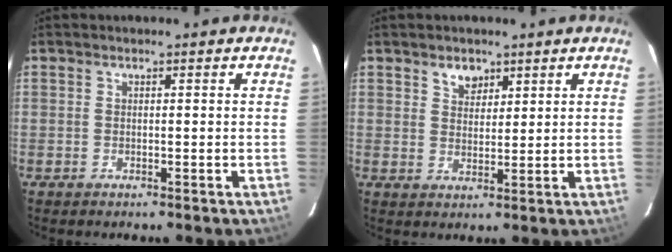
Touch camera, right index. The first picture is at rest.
{"total": 3.6, "force": [2.4, 2.3, 1.3], "torque": [-0.014, 0.005, 0.042]}